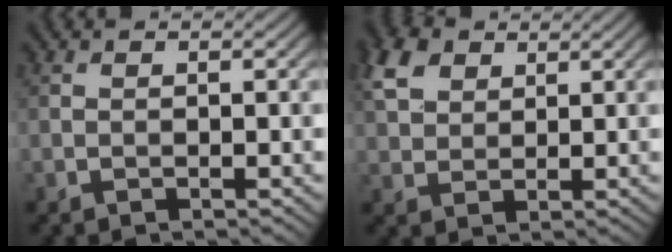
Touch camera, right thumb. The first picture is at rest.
{"total": 5.6, "force": [2.8, 3.7, 3.0], "torque": [-0.082, 0.012, 0.057]}